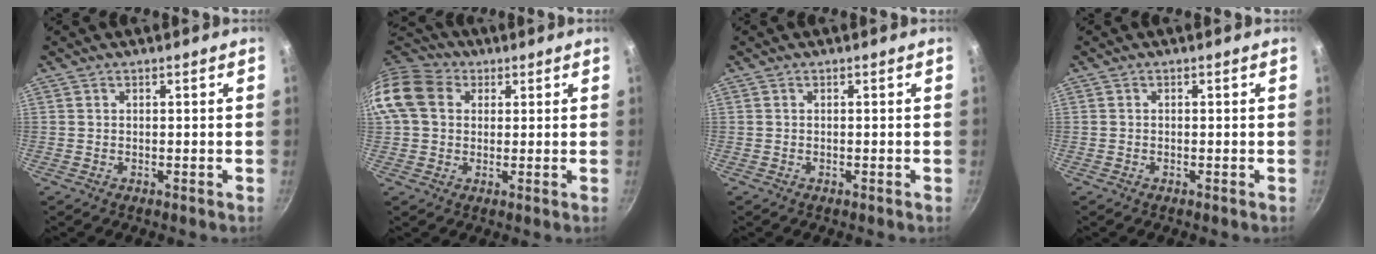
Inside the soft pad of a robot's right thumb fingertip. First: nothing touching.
{"total": 12.8, "force": [3.0, 10.3, 7.0], "torque": [-0.126, 0.022, 0.040]}
{"total": 0.0}
{"total": 0.0}